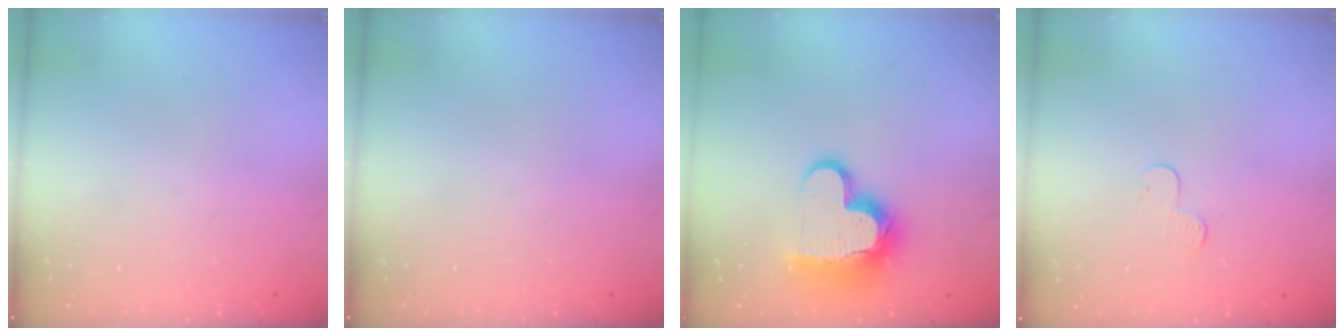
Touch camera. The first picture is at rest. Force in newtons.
{"total": 0.0}
{"total": 15.5, "press": 15.4, "slide": 1.8}
{"total": 3.7, "press": 3.7, "slide": 0.3}